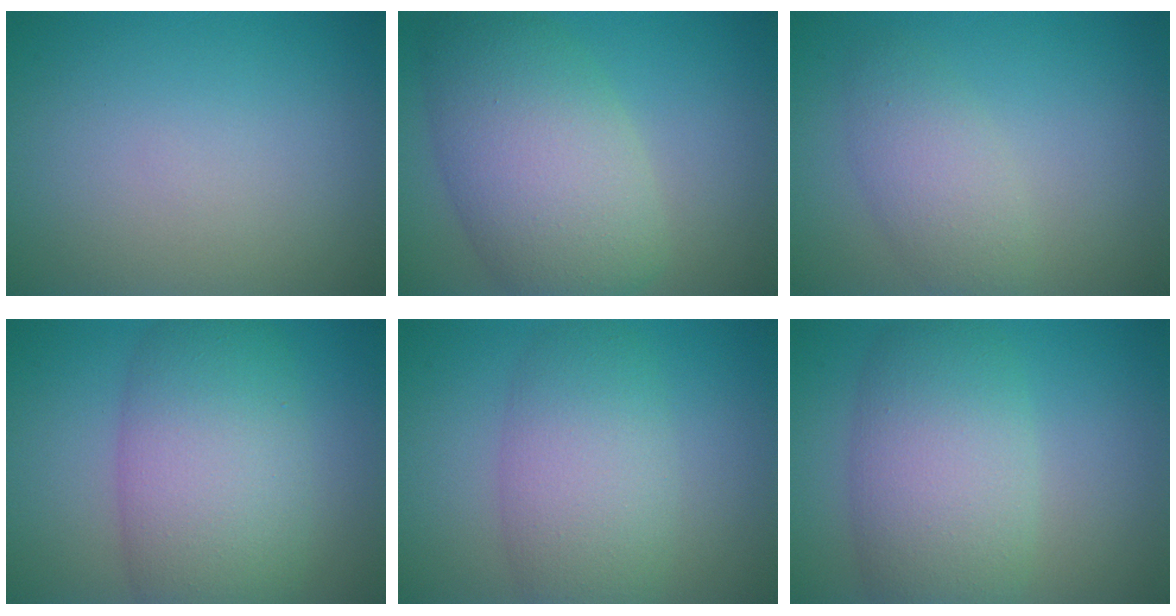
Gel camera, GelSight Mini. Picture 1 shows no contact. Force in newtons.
{"total": 8.9, "press": 8.9, "slide": 0.5}
{"total": 3.1, "press": 3.1, "slide": 0.0}
{"total": 9.3, "press": 9.3, "slide": 0.3}
{"total": 6.1, "press": 6.1, "slide": 0.2}
{"total": 7.5, "press": 7.5, "slide": 0.2}